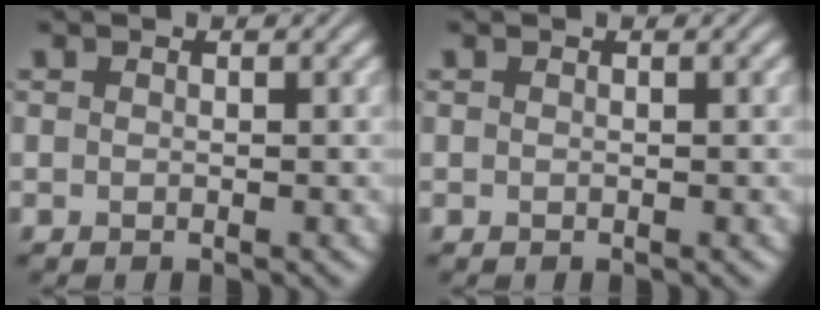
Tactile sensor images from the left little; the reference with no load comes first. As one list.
[{"total": 0.0}]